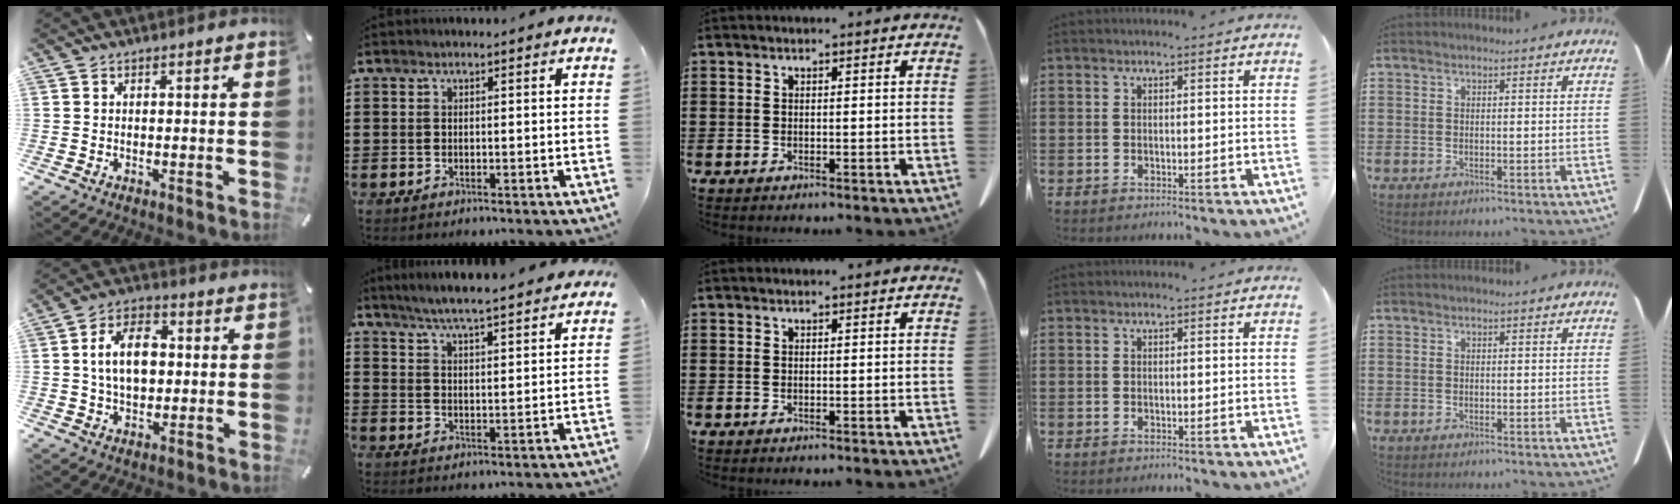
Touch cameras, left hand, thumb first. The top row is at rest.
{"thumb": {"total": 11.5, "force": [0.9, 8.1, 8.1], "torque": [-0.152, 0.008, 0.015]}, "index": {"total": 5.4, "force": [5.1, -0.3, 1.8], "torque": [-0.055, -0.026, 0.089]}}